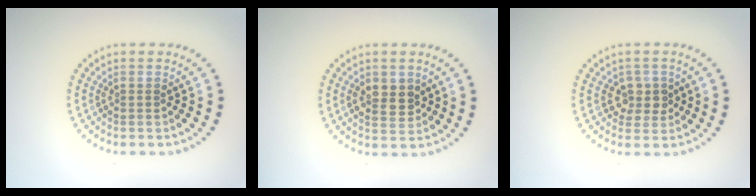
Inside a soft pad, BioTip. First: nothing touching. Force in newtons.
{"total": 2.7, "press": 2.7, "slide": 0.4}
{"total": 2.4, "press": 2.2, "slide": 0.8}